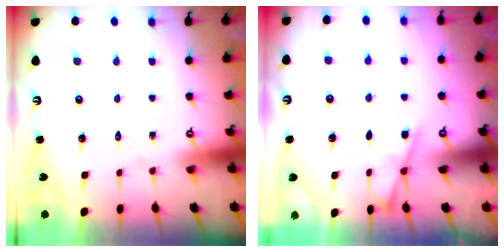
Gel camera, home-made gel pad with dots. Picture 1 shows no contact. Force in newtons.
{"total": 4.2, "press": 4.2, "slide": 0.6}